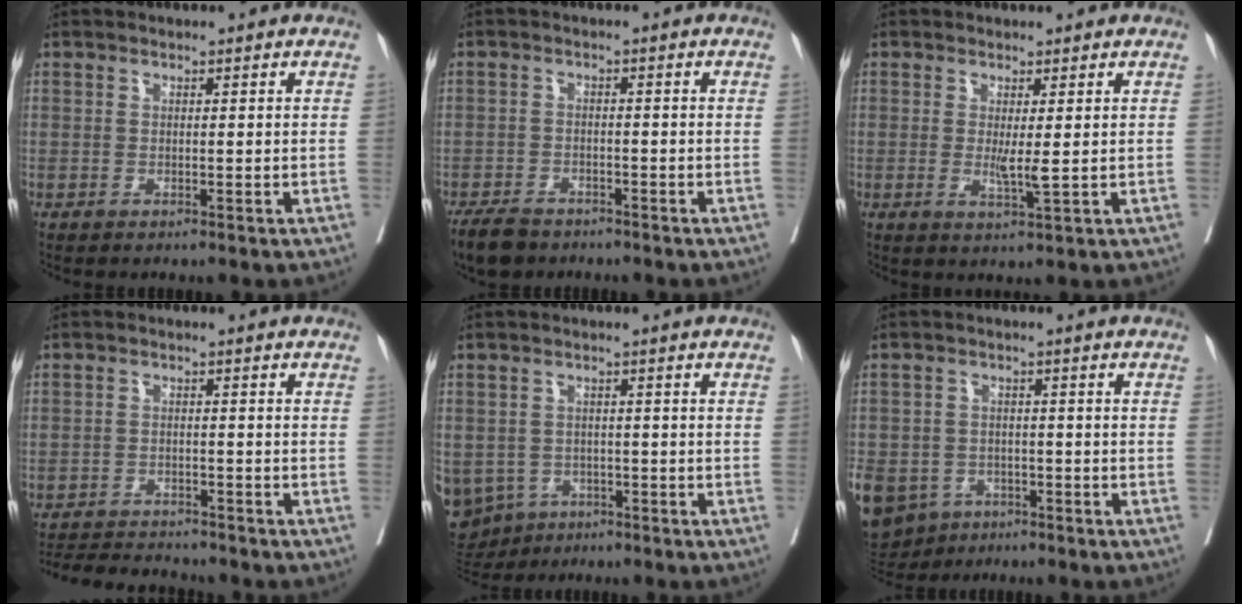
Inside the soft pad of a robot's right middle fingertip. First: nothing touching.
{"total": 5.3, "force": [-4.4, 2.3, 1.8], "torque": [-0.032, -0.005, -0.074]}
{"total": 2.6, "force": [0.2, 0.1, 2.6], "torque": [-0.053, -0.009, 0.008]}
{"total": 7.7, "force": [-7.5, 1.0, 1.7], "torque": [-0.027, -0.004, -0.117]}
{"total": 10.4, "force": [-5.2, 8.7, 2.4], "torque": [-0.095, -0.001, -0.065]}
{"total": 11.4, "force": [-6.7, 8.5, 3.6], "torque": [-0.113, -0.008, -0.097]}